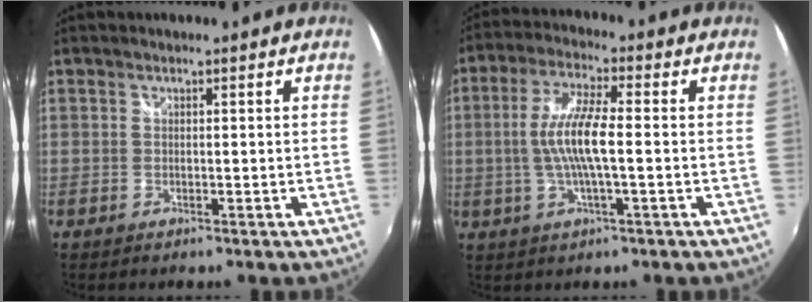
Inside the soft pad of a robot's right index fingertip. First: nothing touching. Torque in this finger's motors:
{"motor_torque": [1.67, -0.09, 0.85, 0.21]}